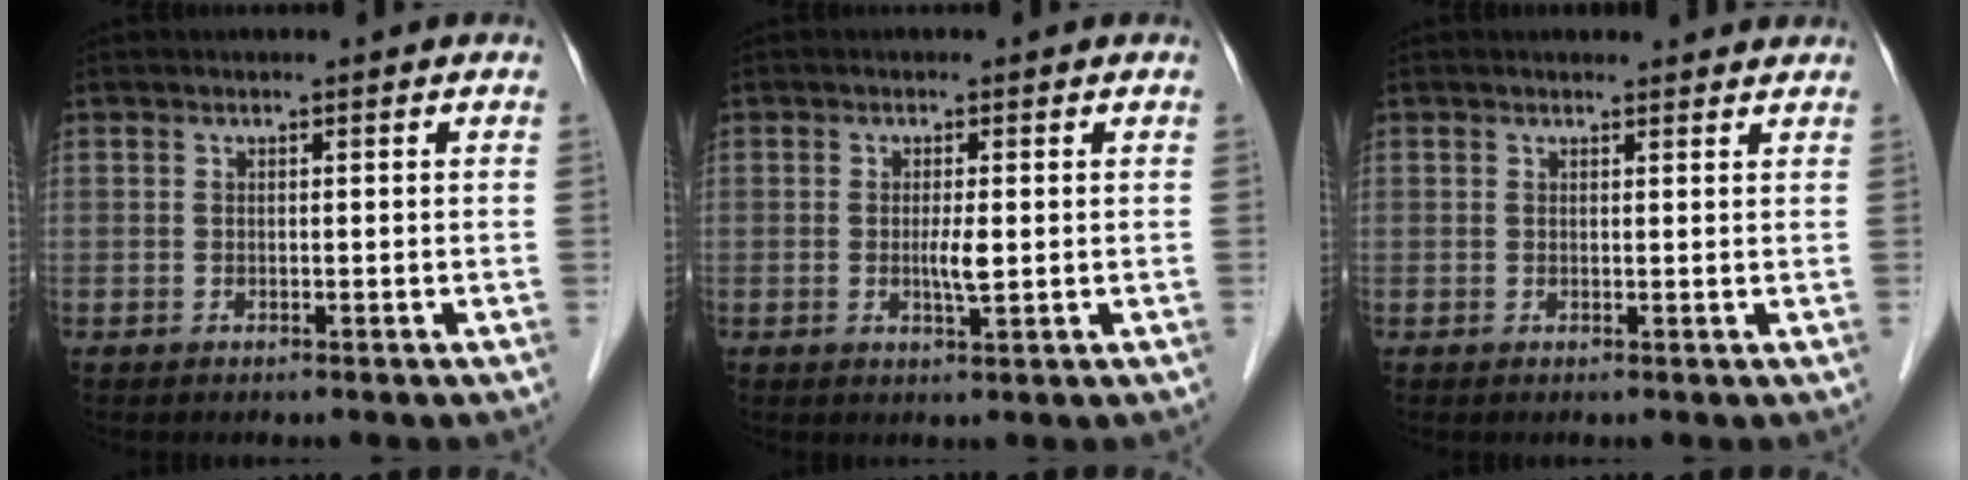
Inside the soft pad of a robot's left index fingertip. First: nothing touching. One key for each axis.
{"total": 2.4, "fx": 0.1, "fy": 0.2, "fz": 2.3, "tx": -0.046, "ty": -0.003, "tz": 0.003}
{"total": 3.4, "fx": 3.3, "fy": 0.7, "fz": 0.3, "tx": -0.008, "ty": 0.007, "tz": 0.032}